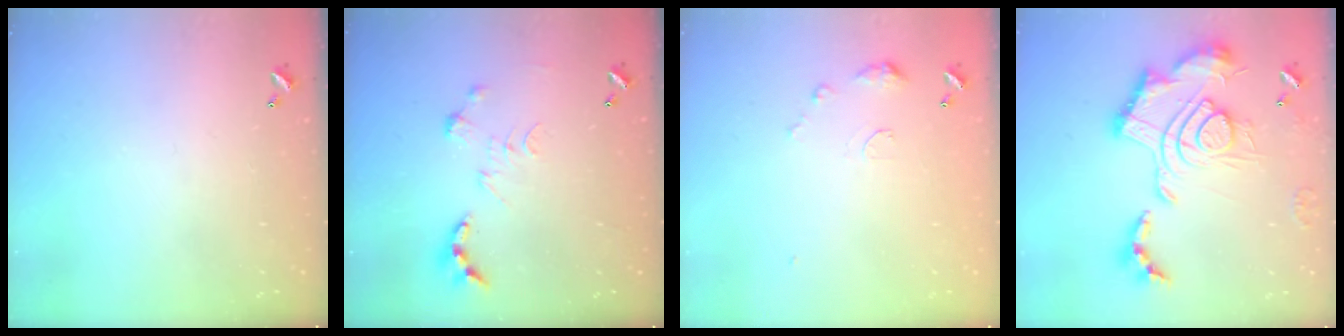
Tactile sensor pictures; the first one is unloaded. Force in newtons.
{"total": 0.0}
{"total": 6.4, "press": 6.4, "slide": 0.7}
{"total": 2.5, "press": 1.9, "slide": 1.7}